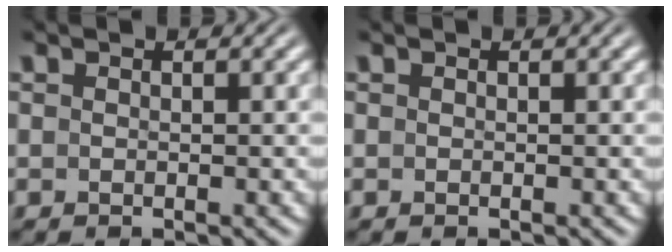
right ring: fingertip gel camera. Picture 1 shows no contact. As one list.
[{"total": 0.0}]